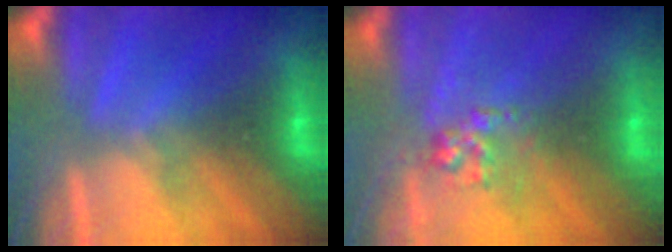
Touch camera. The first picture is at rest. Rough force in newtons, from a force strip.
{"total": 2.7}